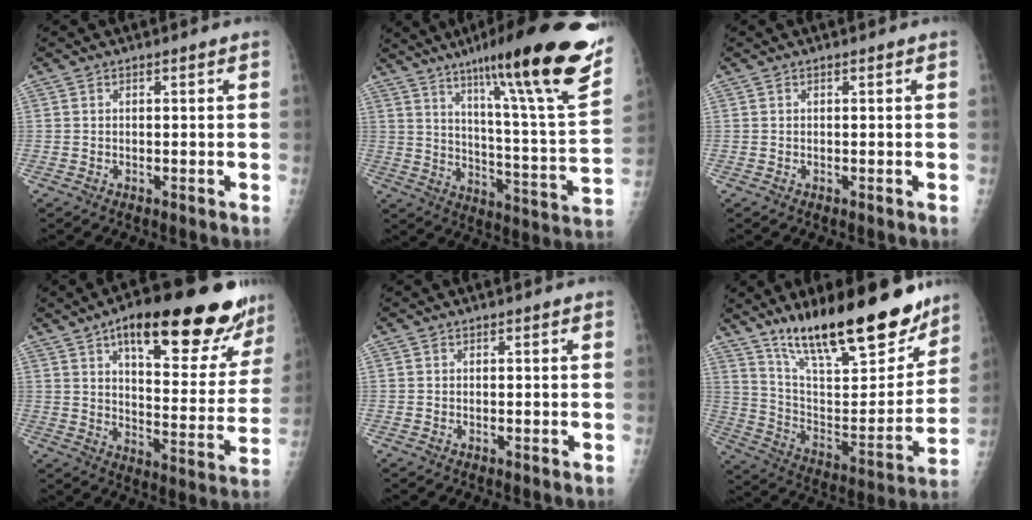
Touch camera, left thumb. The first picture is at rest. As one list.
[{"total": 28.8, "force": [18.0, 3.2, 22.3], "torque": [-0.306, -0.066, 0.265]}, {"total": 0.0}, {"total": 26.4, "force": [16.3, 9.0, 18.6], "torque": [-0.218, -0.047, 0.231]}, {"total": 0.0}, {"total": 26.8, "force": [19.2, 8.0, 17.0], "torque": [-0.228, -0.085, 0.315]}]